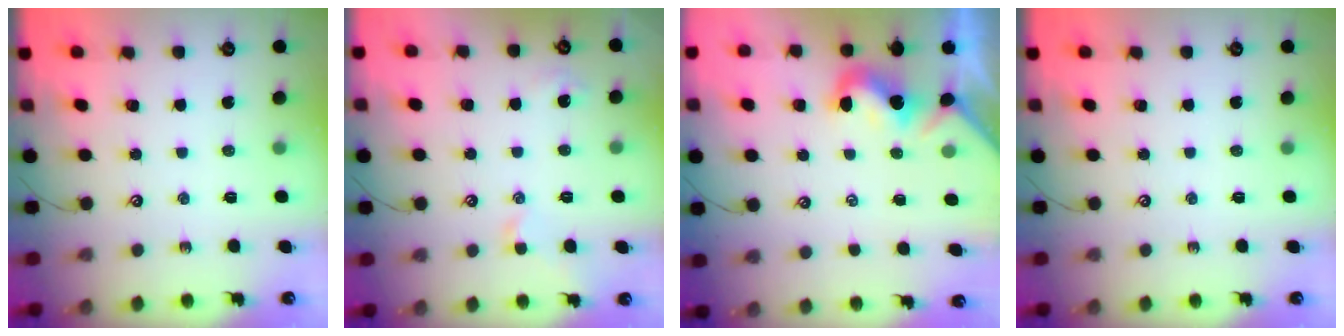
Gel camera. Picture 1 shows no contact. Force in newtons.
{"total": 2.9, "press": 2.8, "slide": 0.8}
{"total": 0.0}
{"total": 0.0}